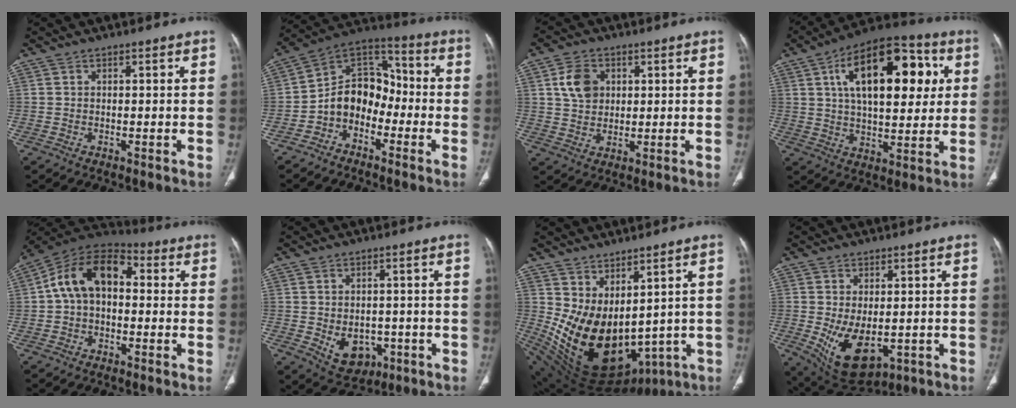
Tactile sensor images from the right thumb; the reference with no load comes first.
{"total": 11.3, "force": [-3.9, 8.6, 6.2], "torque": [-0.073, 0.070, -0.086]}
{"total": 7.2, "force": [1.8, 5.7, 4.1], "torque": [-0.057, -0.003, 0.031]}
{"total": 22.8, "force": [6.4, 11.4, 18.7], "torque": [-0.258, 0.005, 0.091]}
{"total": 13.0, "force": [0.9, 8.6, 9.7], "torque": [-0.153, 0.042, 0.000]}
{"total": 7.1, "force": [-2.0, 5.4, 4.0], "torque": [-0.037, 0.011, -0.012]}
{"total": 18.0, "force": [1.5, 11.3, 13.9], "torque": [-0.228, -0.042, 0.077]}
{"total": 10.8, "force": [-2.1, 6.2, 8.6], "torque": [-0.137, -0.013, -0.010]}